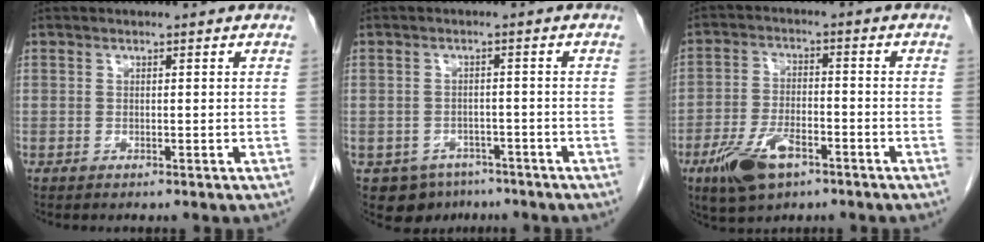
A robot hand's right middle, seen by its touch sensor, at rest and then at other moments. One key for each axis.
{"total": 5.8, "fx": -4.0, "fy": 4.1, "fz": 1.0, "tx": -0.007, "ty": 0.008, "tz": -0.052}
{"total": 8.6, "fx": -4.9, "fy": 3.6, "fz": 6.1, "tx": -0.129, "ty": -0.003, "tz": -0.085}